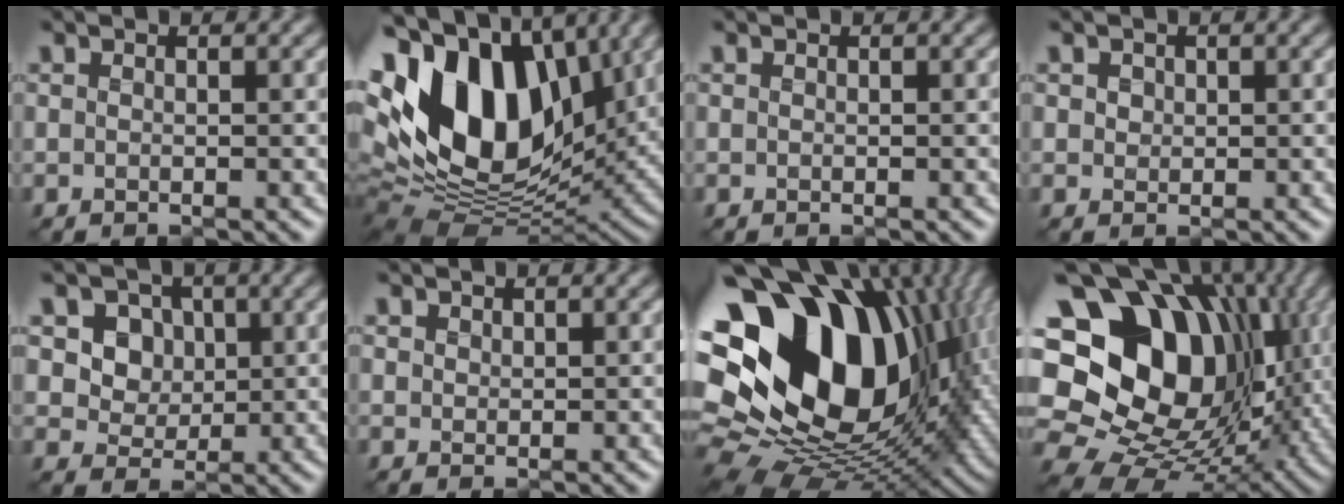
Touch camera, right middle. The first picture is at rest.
{"total": 16.8, "force": [3.8, 10.6, 12.5], "torque": [-0.253, 0.019, 0.056]}
{"total": 0.0}
{"total": 1.6, "force": [0.6, 1.2, 0.7], "torque": [-0.020, 0.005, 0.009]}
{"total": 7.0, "force": [2.3, 5.8, 3.2], "torque": [-0.066, 0.001, 0.032]}
{"total": 1.0, "force": [0.6, 0.8, 0.3], "torque": [-0.010, -0.006, 0.012]}
{"total": 22.0, "force": [3.6, 15.1, 15.5], "torque": [-0.292, -0.010, 0.077]}
{"total": 20.7, "force": [3.1, 16.1, 12.7], "torque": [-0.241, 0.032, 0.063]}